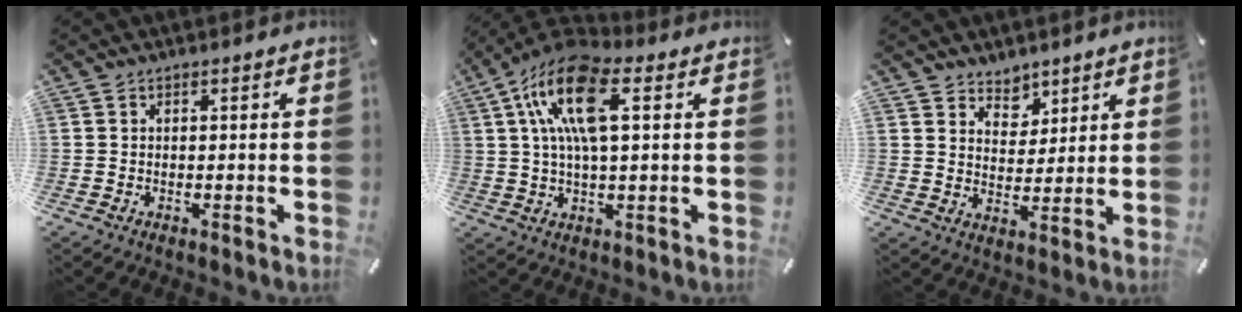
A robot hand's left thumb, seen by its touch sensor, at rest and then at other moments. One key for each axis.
{"total": 15.9, "fx": 4.8, "fy": 6.8, "fz": 13.6, "tx": -0.271, "ty": 0.003, "tz": 0.085}
{"total": 5.9, "fx": 4.3, "fy": 4.0, "fz": -0.6, "tx": 0.010, "ty": -0.034, "tz": 0.078}